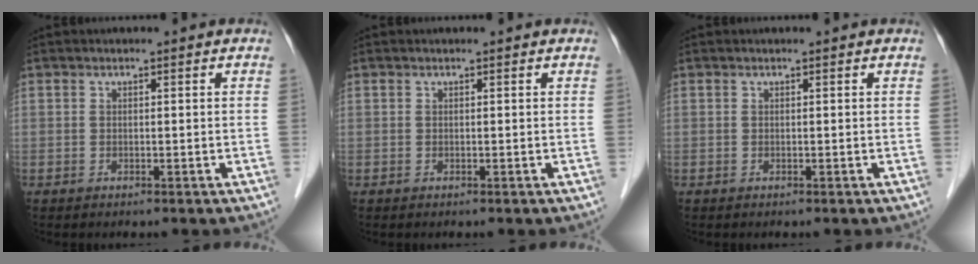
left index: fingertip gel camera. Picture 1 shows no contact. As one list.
[{"total": 0.0}, {"total": 0.0}]